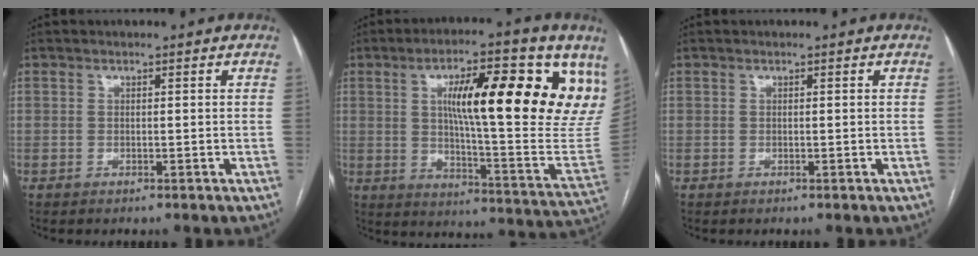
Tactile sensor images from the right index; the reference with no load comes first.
{"total": 24.9, "force": [10.1, 3.9, 22.4], "torque": [-0.266, 0.016, 0.154]}
{"total": 0.0}